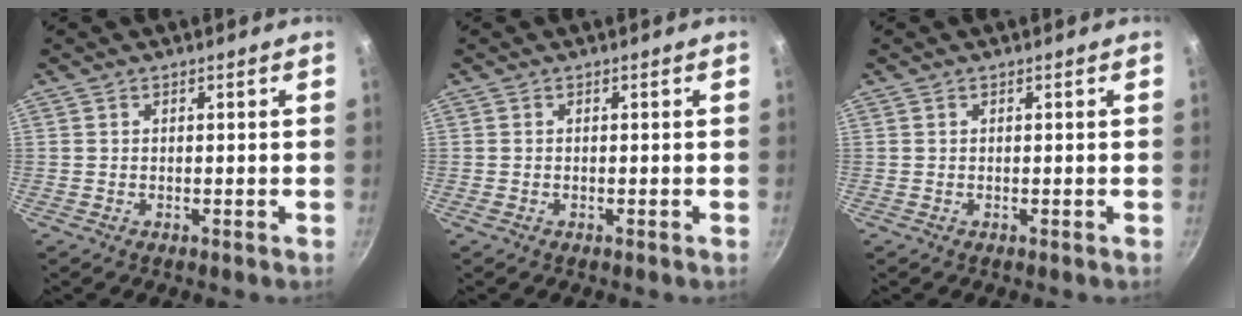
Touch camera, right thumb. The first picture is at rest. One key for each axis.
{"total": 0.0}
{"total": 0.0}